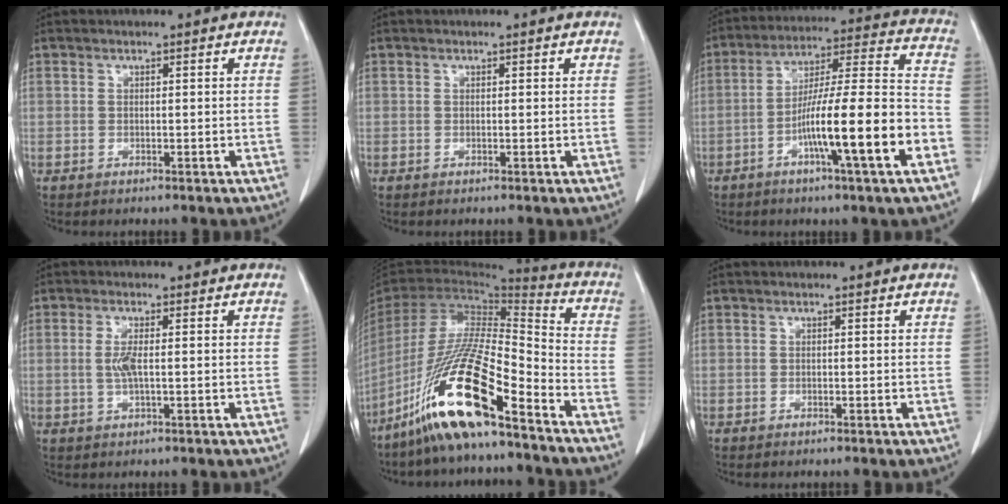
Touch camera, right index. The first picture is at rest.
{"total": 0.0}
{"total": 16.7, "force": [-6.3, 0.3, 15.5], "torque": [-0.260, 0.003, -0.103]}
{"total": 2.9, "force": [0.0, 0.5, 2.8], "torque": [-0.063, -0.002, 0.001]}
{"total": 19.5, "force": [-12.4, 2.1, 14.8], "torque": [-0.313, -0.040, -0.237]}
{"total": 0.0}